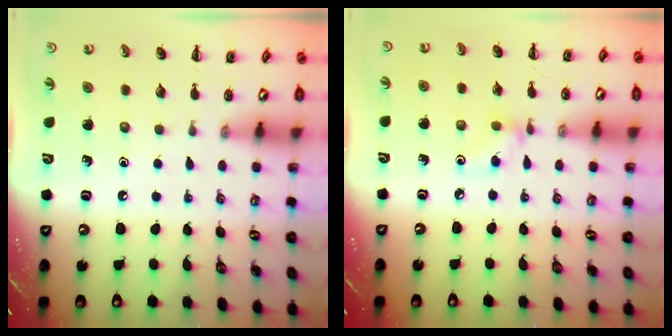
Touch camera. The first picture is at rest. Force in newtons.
{"total": 3.9, "press": 3.6, "slide": 1.5}